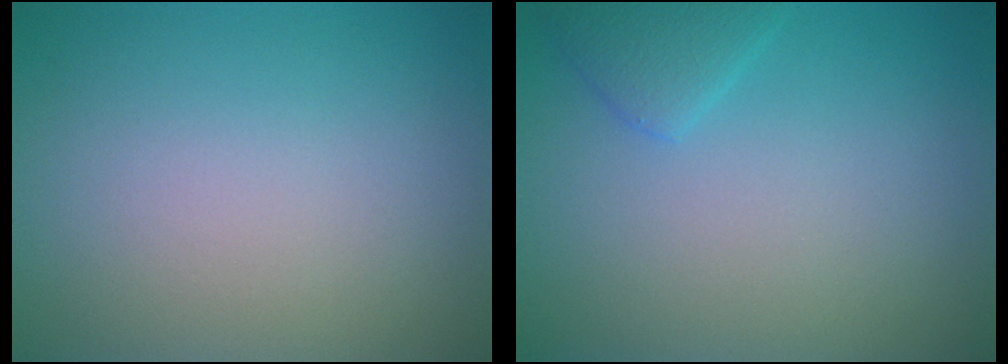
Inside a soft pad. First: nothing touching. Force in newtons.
{"total": 1.8, "press": 1.8, "slide": 0.2}